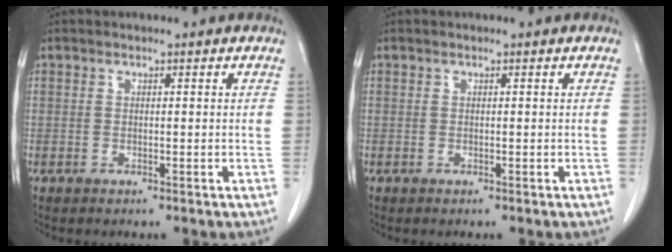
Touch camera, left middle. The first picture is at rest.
{"total": 0.0}